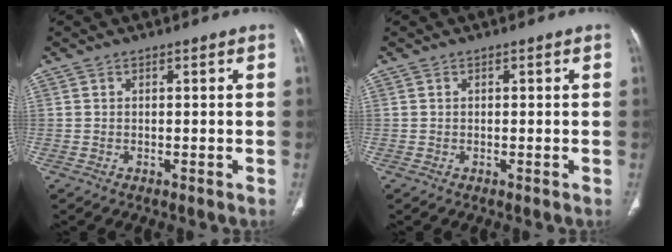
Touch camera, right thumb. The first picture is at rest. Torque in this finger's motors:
{"motor_torque": [-0.39, 0.00, 0.24, -0.36, 0.04]}